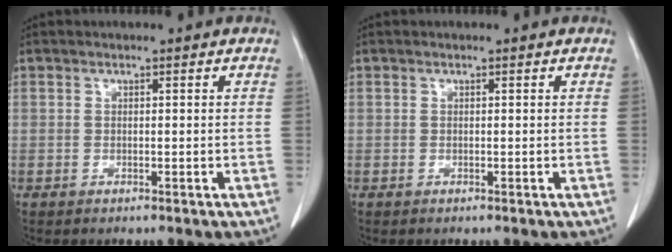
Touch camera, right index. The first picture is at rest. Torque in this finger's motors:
{"motor_torque": [0.00, 0.00, 0.00, 0.00]}